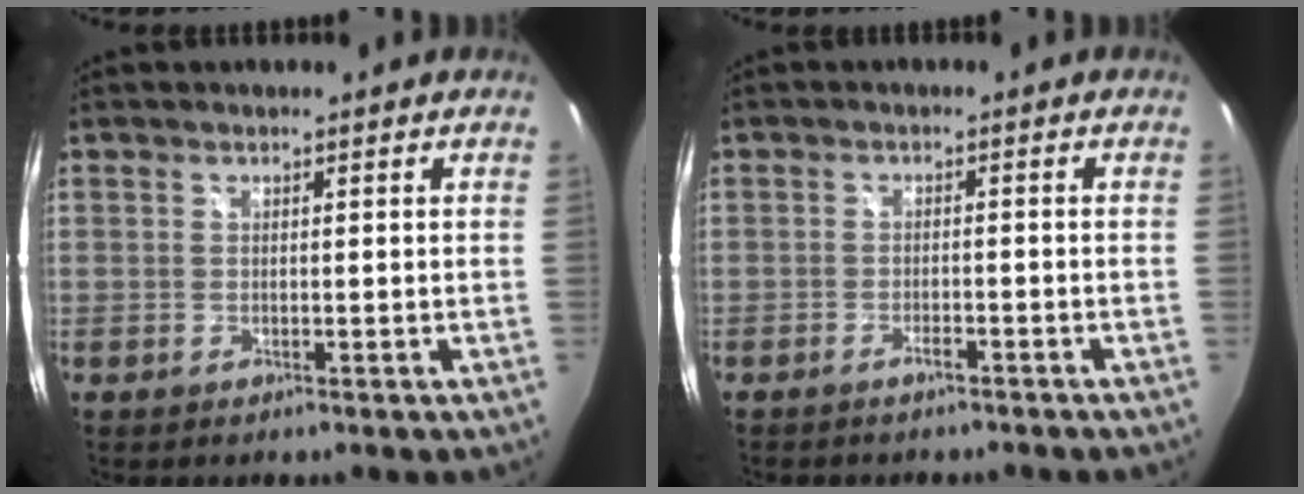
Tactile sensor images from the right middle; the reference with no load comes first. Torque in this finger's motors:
{"motor_torque": [1.02, -1.12, 0.31, 0.03]}